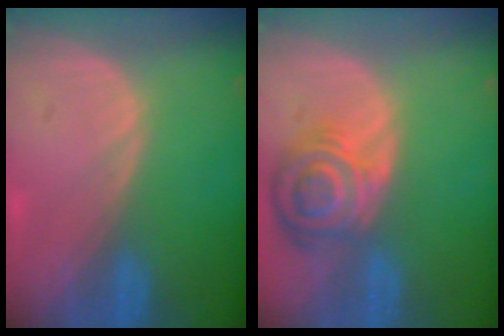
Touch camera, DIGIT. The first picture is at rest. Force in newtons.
{"total": 8.4, "press": 7.4, "slide": 3.8}